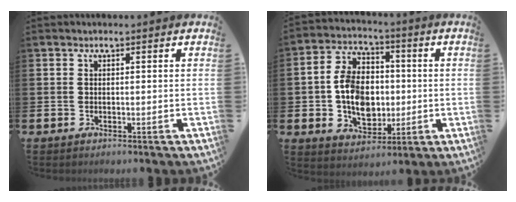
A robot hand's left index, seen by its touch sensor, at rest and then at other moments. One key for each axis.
{"total": 8.9, "fx": -0.2, "fy": 6.6, "fz": 5.9, "tx": -0.140, "ty": 0.020, "tz": -0.006}